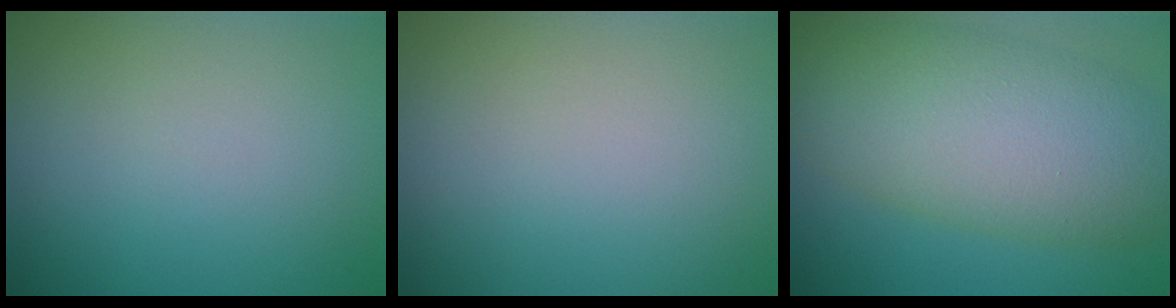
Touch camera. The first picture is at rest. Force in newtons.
{"total": 0.0}
{"total": 9.7, "press": 9.7, "slide": 0.5}